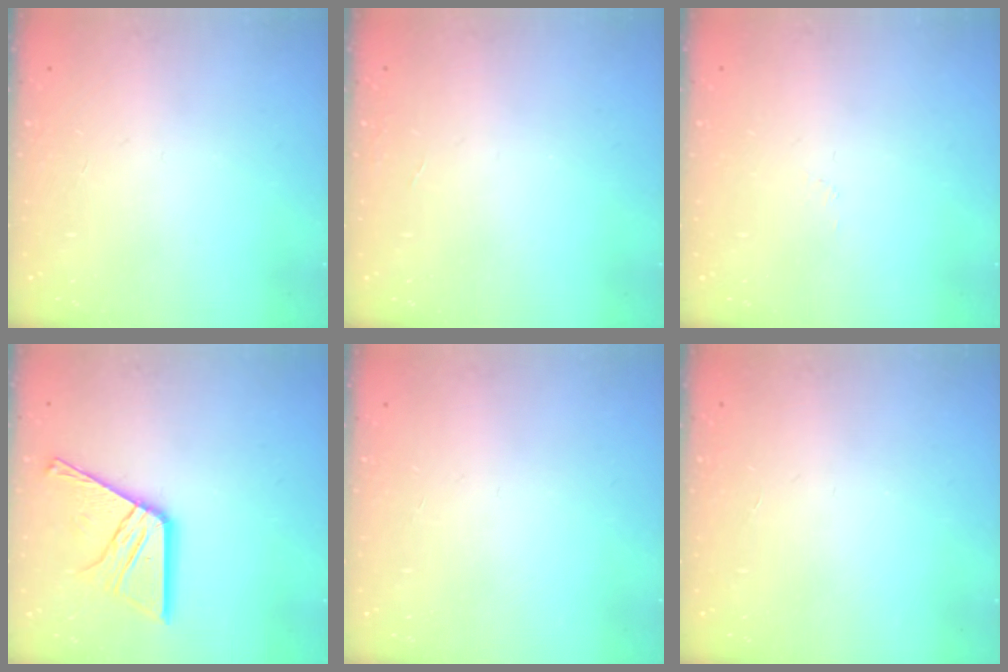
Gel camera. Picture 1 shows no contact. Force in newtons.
{"total": 0.0}
{"total": 2.5, "press": 2.4, "slide": 0.3}
{"total": 16.1, "press": 16.1, "slide": 1.5}
{"total": 0.0}
{"total": 0.0}